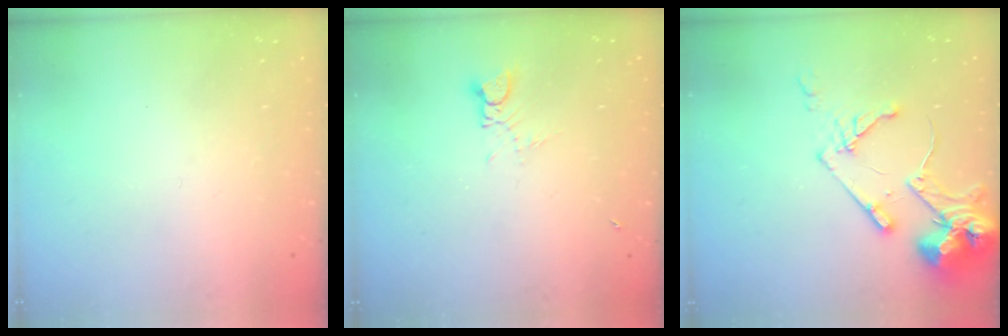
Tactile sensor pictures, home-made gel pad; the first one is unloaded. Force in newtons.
{"total": 3.0, "press": 2.9, "slide": 0.3}
{"total": 15.4, "press": 15.3, "slide": 1.9}